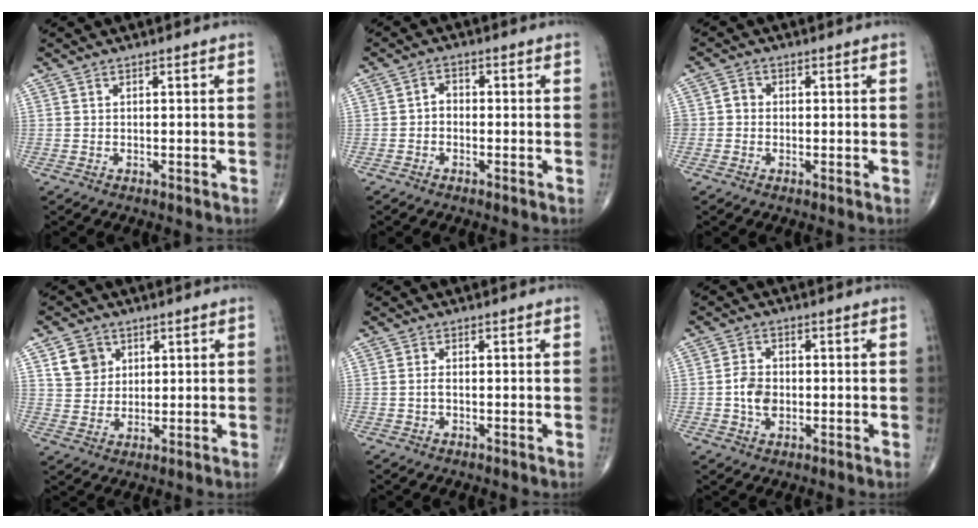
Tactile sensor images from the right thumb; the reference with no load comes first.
{"total": 2.2, "force": [-0.6, 1.7, 1.3], "torque": [-0.006, 0.010, -0.024]}
{"total": 2.4, "force": [-0.4, 2.3, 0.8], "torque": [0.004, 0.008, -0.014]}
{"total": 6.4, "force": [2.6, 5.4, 2.1], "torque": [-0.014, -0.011, 0.050]}
{"total": 1.0, "force": [-0.3, 0.6, 0.8], "torque": [-0.015, 0.002, -0.006]}
{"total": 4.9, "force": [-0.7, 3.6, 3.2], "torque": [-0.052, 0.007, -0.016]}